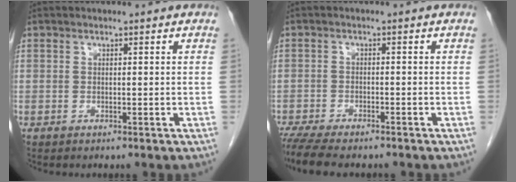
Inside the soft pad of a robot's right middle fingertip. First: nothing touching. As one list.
[{"total": 9.8, "force": [-8.3, 2.3, 4.8], "torque": [-0.078, -0.012, -0.129]}]